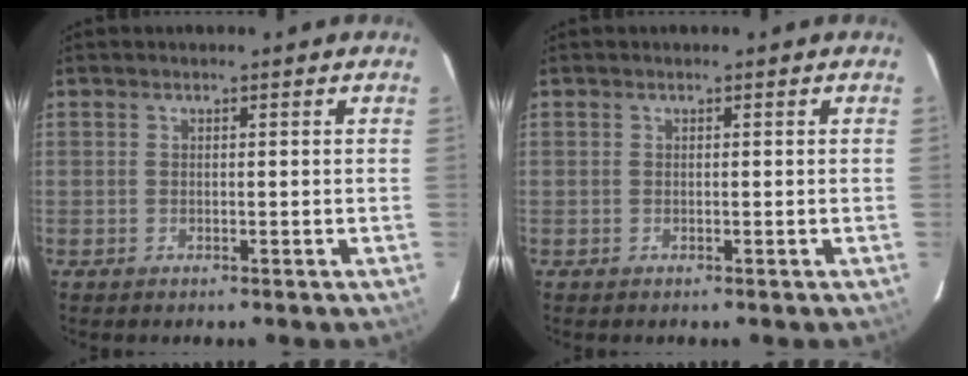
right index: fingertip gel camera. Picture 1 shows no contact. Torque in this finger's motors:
{"motor_torque": [0.00, 0.00, 0.00, 0.00]}